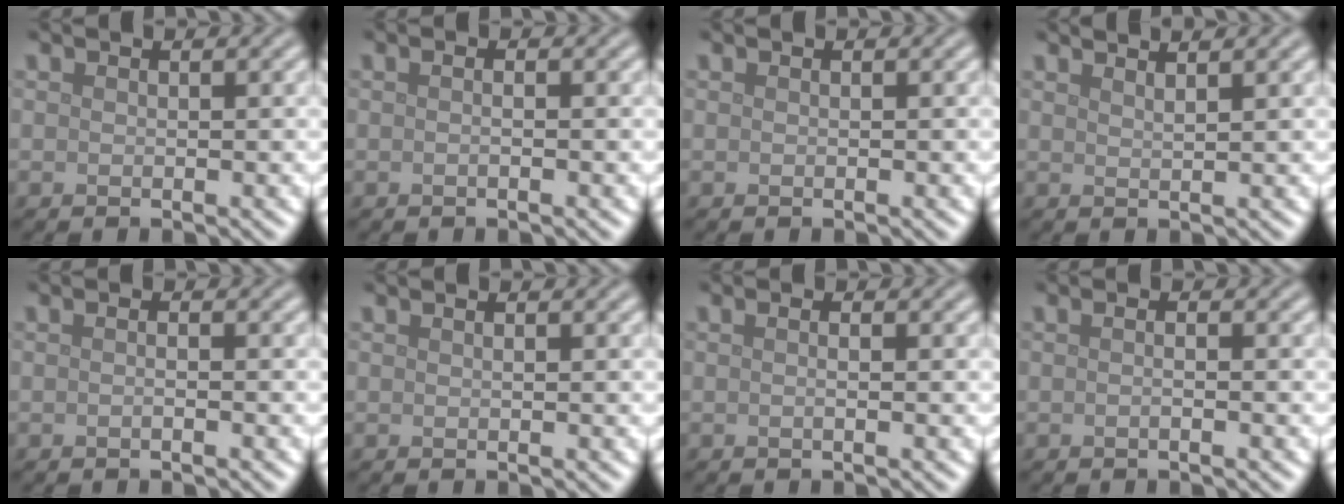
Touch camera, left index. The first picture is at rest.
{"total": 0.8, "force": [0.0, 0.2, 0.8], "torque": [-0.009, -0.010, -0.004]}
{"total": 0.0}
{"total": 2.5, "force": [2.0, 0.7, 1.3], "torque": [0.005, 0.012, 0.006]}
{"total": 0.9, "force": [-0.1, 0.3, 0.9], "torque": [-0.008, -0.008, -0.008]}
{"total": 0.5, "force": [0.2, 0.1, 0.4], "torque": [-0.007, 0.002, 0.003]}
{"total": 1.3, "force": [0.2, 0.4, 1.2], "torque": [-0.011, -0.009, -0.007]}
{"total": 1.2, "force": [0.0, 0.4, 1.1], "torque": [-0.006, -0.008, -0.009]}